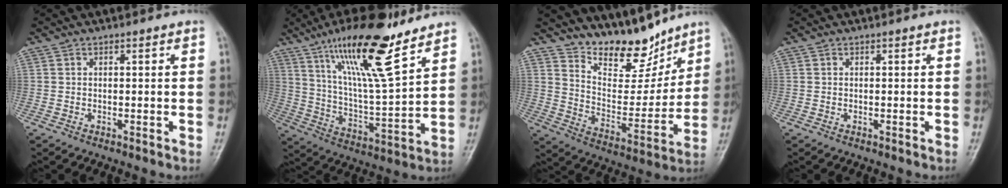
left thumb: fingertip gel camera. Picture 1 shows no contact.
{"total": 19.2, "force": [12.8, 3.8, 13.9], "torque": [-0.223, -0.065, 0.231]}
{"total": 14.2, "force": [12.0, 5.5, 5.2], "torque": [-0.043, -0.086, 0.212]}
{"total": 0.0}